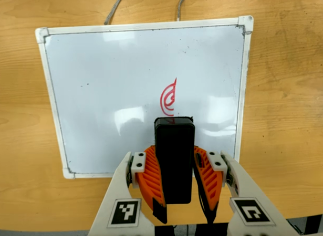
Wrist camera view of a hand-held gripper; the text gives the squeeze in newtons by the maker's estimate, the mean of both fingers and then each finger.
{"total": 10.3, "left": 8.7, "right": 11.9}